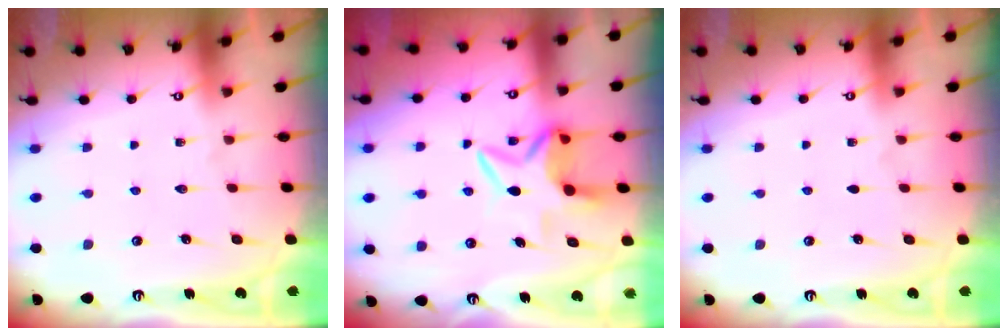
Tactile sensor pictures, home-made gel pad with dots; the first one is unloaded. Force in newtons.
{"total": 6.9, "press": 6.9, "slide": 0.9}
{"total": 0.0}